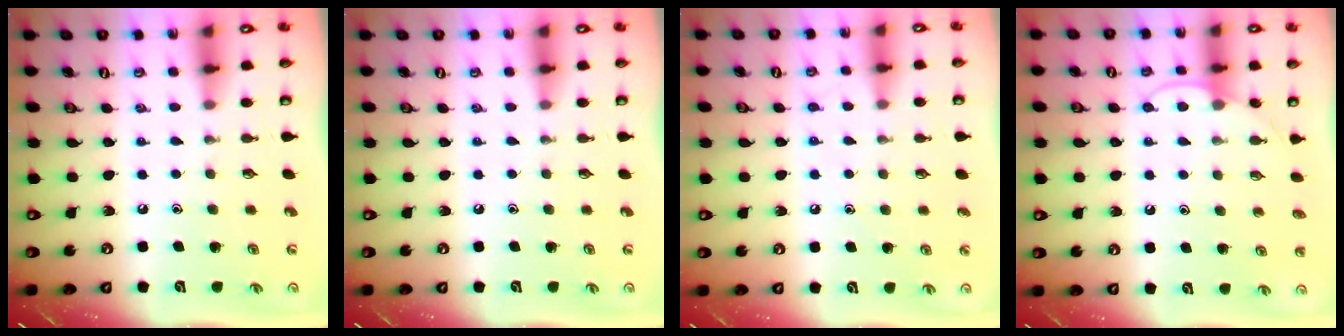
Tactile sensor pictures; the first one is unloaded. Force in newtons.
{"total": 0.0}
{"total": 5.3, "press": 5.2, "slide": 0.5}
{"total": 6.6, "press": 6.6, "slide": 0.6}